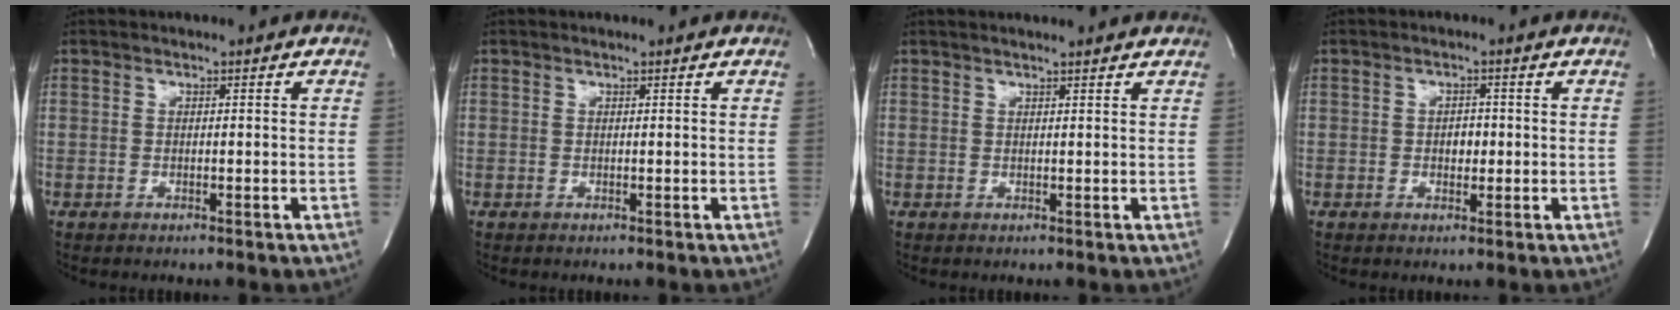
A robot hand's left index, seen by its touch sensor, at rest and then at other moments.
{"total": 0.6, "force": [0.6, -0.1, 0.1], "torque": [-0.005, 0.000, 0.008]}
{"total": 7.7, "force": [7.1, 0.5, 2.9], "torque": [-0.040, 0.023, 0.074]}
{"total": 1.9, "force": [-0.2, 1.3, 1.4], "torque": [-0.019, 0.000, -0.002]}